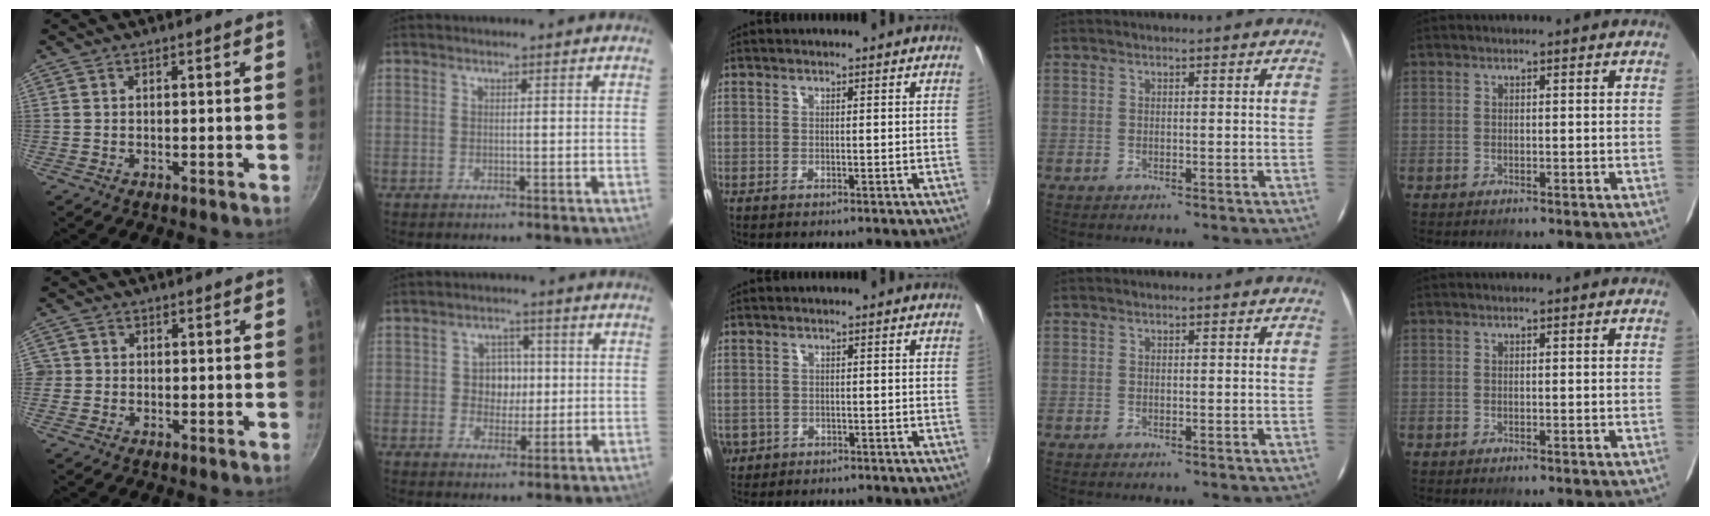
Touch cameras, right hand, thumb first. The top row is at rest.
{"thumb": {"total": 1.9, "force": [-0.2, 1.9, 0.4], "torque": [0.005, 0.006, -0.006]}, "index": {"total": 5.3, "force": [0.1, 4.6, 2.5], "torque": [-0.042, 0.013, 0.005]}, "middle": {"total": 5.1, "force": [-1.6, 4.4, 1.8], "torque": [-0.053, -0.007, -0.019]}}